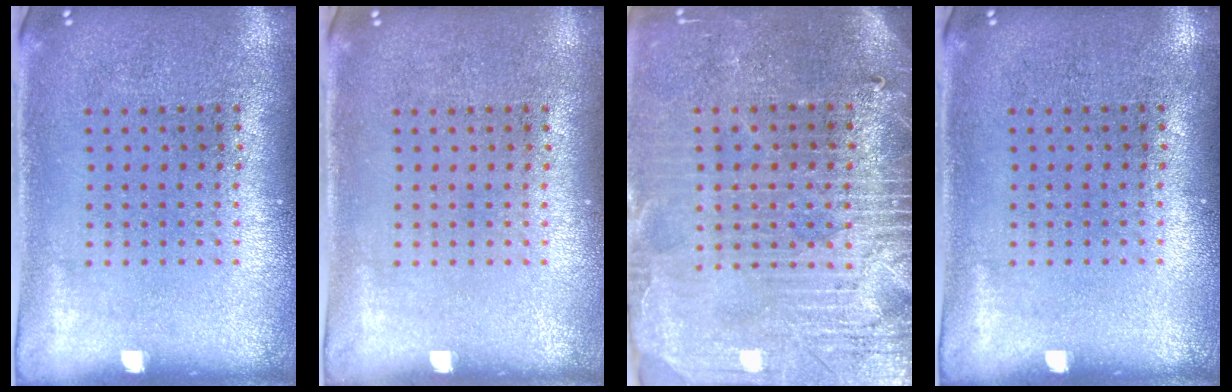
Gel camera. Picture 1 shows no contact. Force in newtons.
{"total": 0.0}
{"total": 3.9, "press": 3.5, "slide": 1.7}
{"total": 0.0}